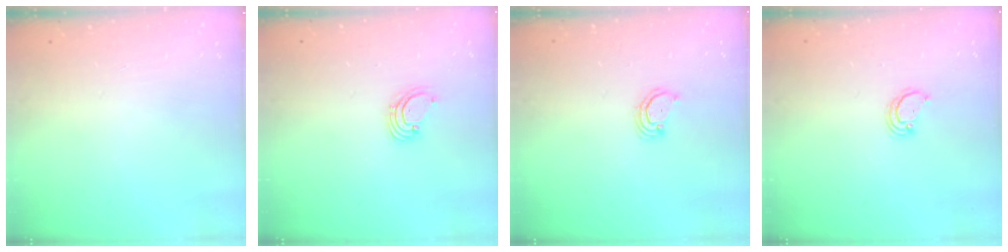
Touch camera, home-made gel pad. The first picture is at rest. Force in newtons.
{"total": 1.6, "press": 1.6, "slide": 0.1}
{"total": 2.9, "press": 2.9, "slide": 0.2}
{"total": 2.8, "press": 2.8, "slide": 0.2}